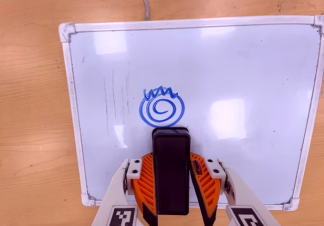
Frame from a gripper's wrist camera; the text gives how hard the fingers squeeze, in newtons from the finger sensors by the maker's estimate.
{"total": 6.5, "left": 5.0, "right": 7.9}